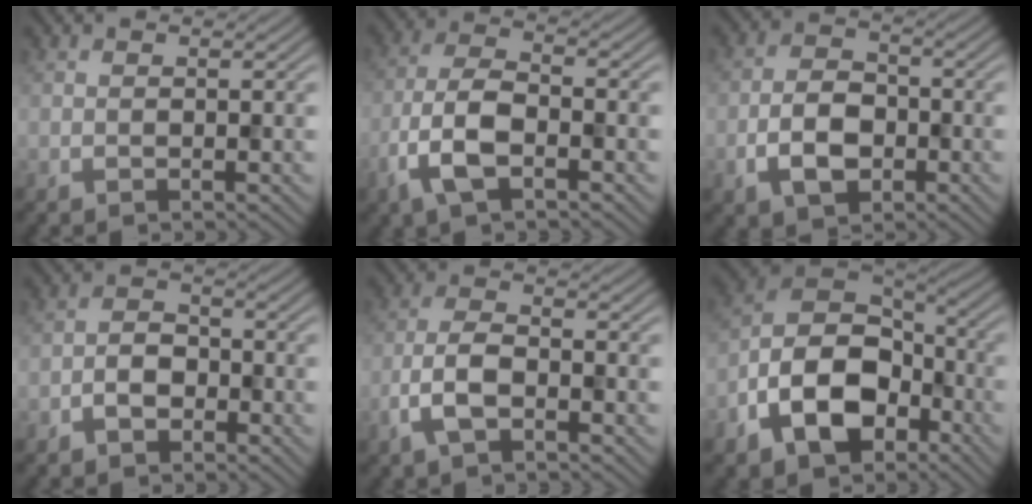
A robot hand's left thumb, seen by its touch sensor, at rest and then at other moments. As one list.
[{"total": 7.0, "force": [-3.2, 3.1, 5.4], "torque": [-0.117, 0.004, -0.074]}, {"total": 6.0, "force": [-2.4, 3.8, 4.0], "torque": [-0.078, 0.002, -0.049]}, {"total": 3.7, "force": [-2.0, 2.2, 2.1], "torque": [-0.035, 0.007, -0.044]}, {"total": 5.0, "force": [-2.4, 2.1, 3.9], "torque": [-0.088, 0.005, -0.055]}, {"total": 13.9, "force": [-5.9, 8.8, 9.0], "torque": [-0.191, -0.027, -0.121]}]